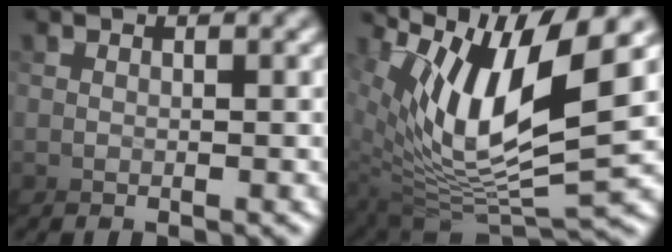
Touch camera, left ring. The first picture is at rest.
{"total": 8.3, "force": [3.0, 3.9, 6.6], "torque": [-0.148, 0.026, 0.035]}